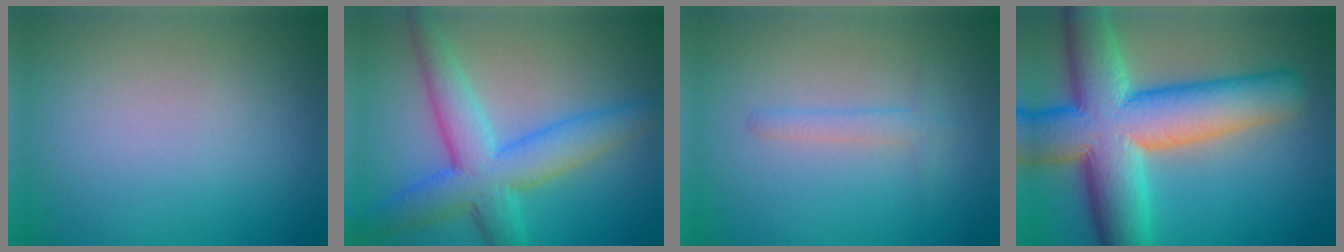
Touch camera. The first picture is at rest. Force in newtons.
{"total": 6.9, "press": 6.9, "slide": 0.3}
{"total": 1.4, "press": 1.4, "slide": 0.1}
{"total": 13.8, "press": 13.7, "slide": 0.5}